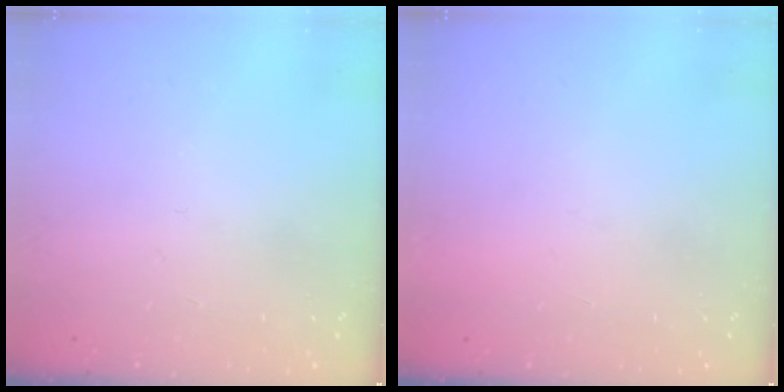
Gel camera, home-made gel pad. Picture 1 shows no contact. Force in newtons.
{"total": 1.5, "press": 1.5, "slide": 0.1}